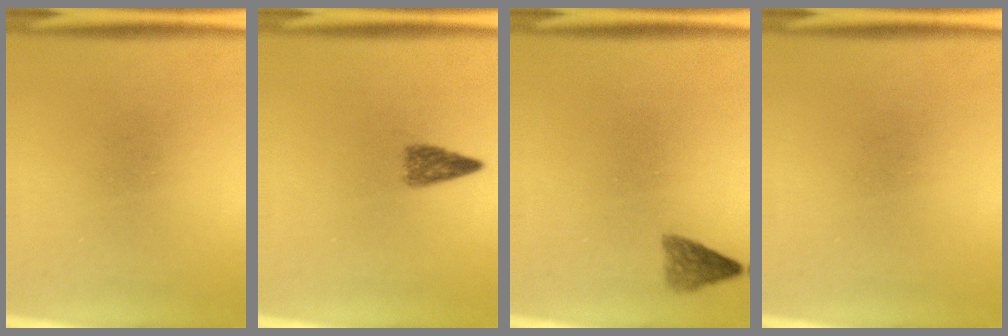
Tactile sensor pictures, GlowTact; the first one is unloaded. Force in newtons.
{"total": 2.5}
{"total": 2.3}
{"total": 0.0}